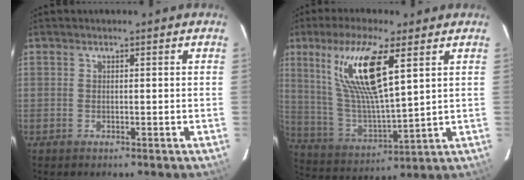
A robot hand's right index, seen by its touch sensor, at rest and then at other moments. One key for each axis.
{"total": 16.4, "fx": 7.7, "fy": 3.4, "fz": 14.1, "tx": -0.274, "ty": 0.001, "tz": 0.159}